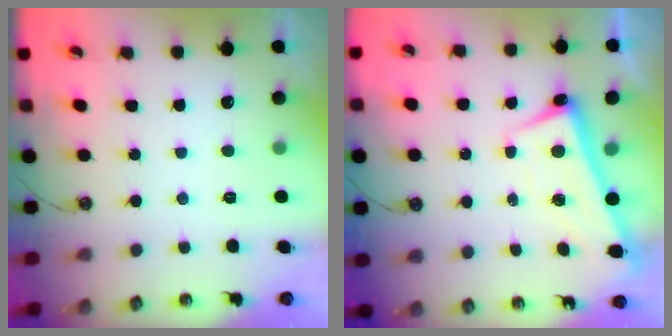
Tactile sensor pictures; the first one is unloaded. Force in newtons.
{"total": 2.6, "press": 2.5, "slide": 0.8}